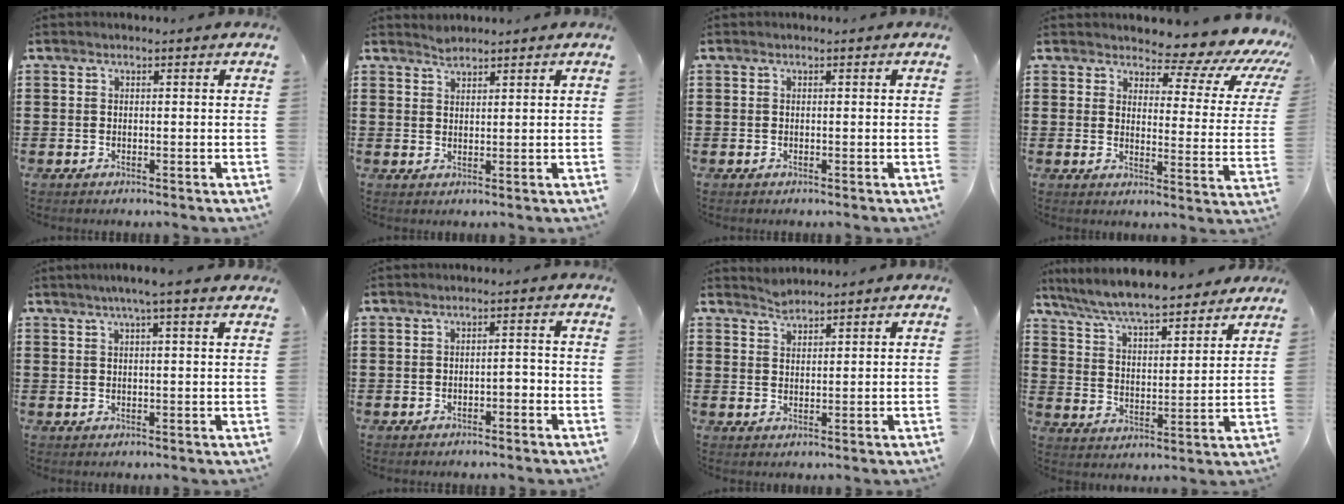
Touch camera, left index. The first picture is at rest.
{"total": 1.8, "force": [1.7, 0.4, 0.3], "torque": [-0.010, 0.000, 0.033]}
{"total": 0.0}
{"total": 5.6, "force": [4.6, 1.9, 2.7], "torque": [-0.045, -0.040, 0.070]}
{"total": 3.1, "force": [2.3, -0.3, 2.1], "torque": [-0.046, 0.001, 0.040]}
{"total": 1.5, "force": [-1.1, 0.4, 0.9], "torque": [-0.021, 0.001, -0.023]}
{"total": 1.9, "force": [1.9, 0.2, 0.1], "torque": [-0.006, 0.001, 0.038]}
{"total": 7.7, "force": [7.1, 0.7, 2.8], "torque": [-0.084, -0.038, 0.125]}